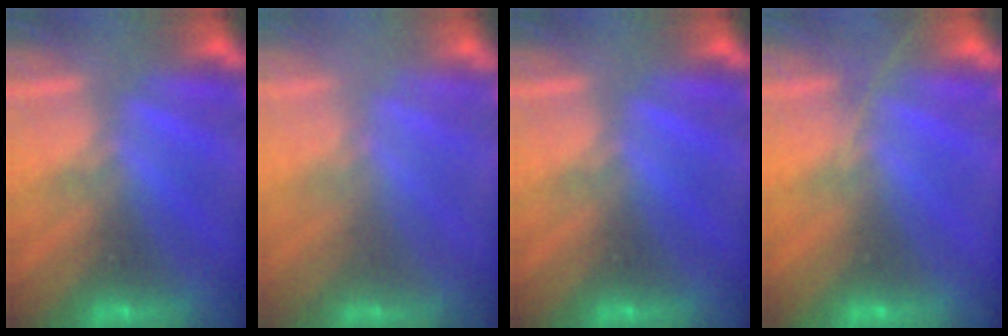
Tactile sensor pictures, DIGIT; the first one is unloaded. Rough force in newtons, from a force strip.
{"total": 1.8}
{"total": 0.0}
{"total": 1.9}